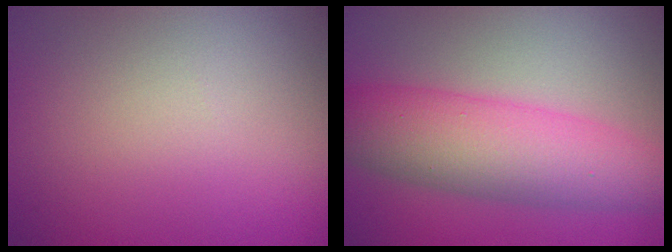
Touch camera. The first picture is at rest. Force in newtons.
{"total": 7.5, "press": 7.5, "slide": 0.1}